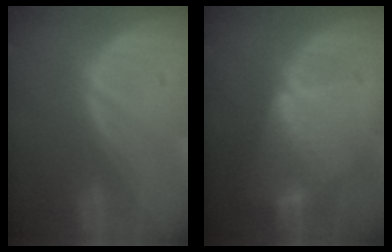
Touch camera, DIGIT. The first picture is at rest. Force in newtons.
{"total": 6.5, "press": 6.4, "slide": 0.4}